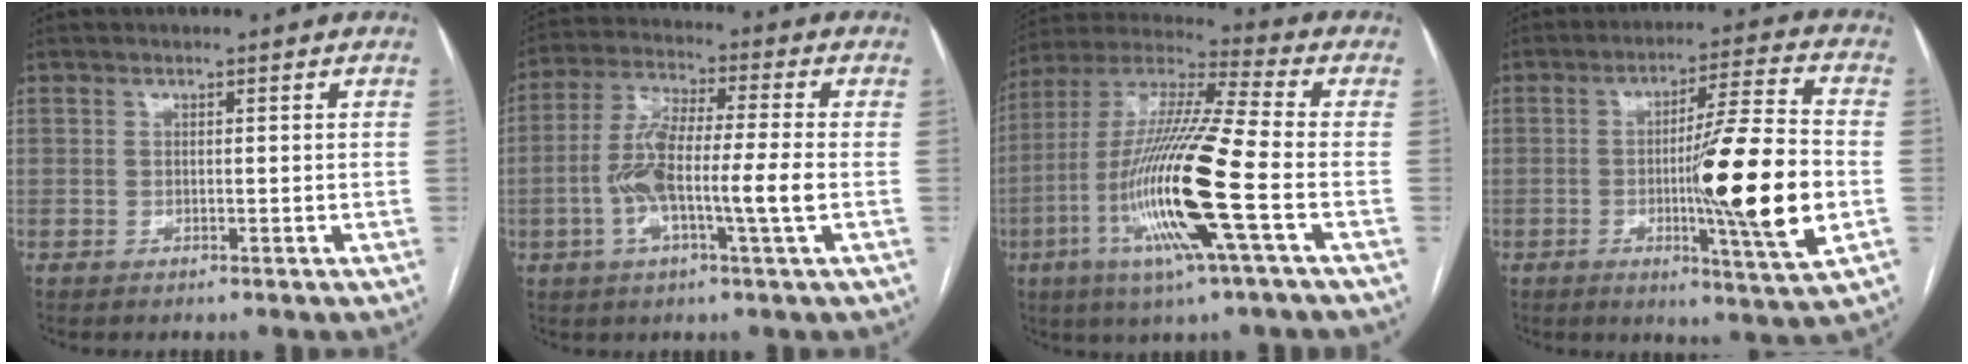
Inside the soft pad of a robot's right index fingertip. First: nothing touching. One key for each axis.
{"total": 11.4, "fx": -2.2, "fy": 0.7, "fz": 11.2, "tx": -0.223, "ty": 0.010, "tz": -0.049}
{"total": 19.1, "fx": -5.5, "fy": 0.1, "fz": 18.3, "tx": -0.376, "ty": -0.017, "tz": -0.111}
{"total": 16.7, "fx": -2.7, "fy": -0.2, "fz": 16.5, "tx": -0.254, "ty": -0.015, "tz": -0.045}